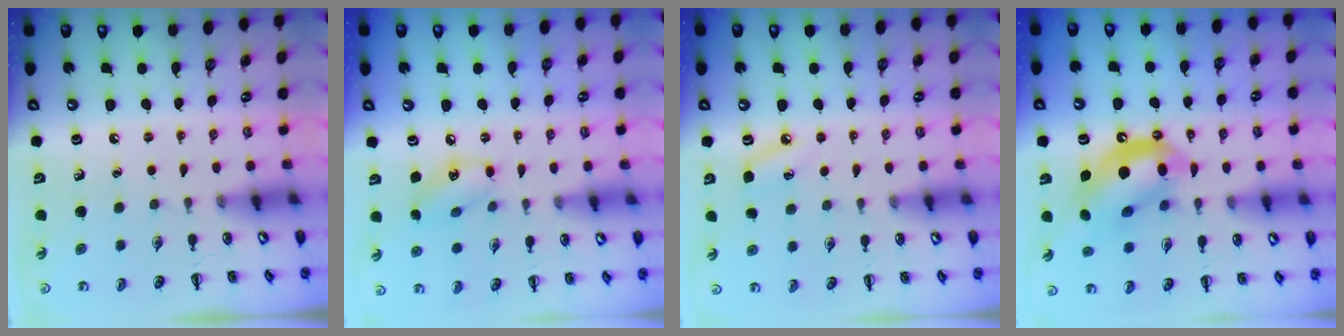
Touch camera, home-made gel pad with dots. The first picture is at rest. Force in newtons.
{"total": 8.6, "press": 8.5, "slide": 0.8}
{"total": 4.5, "press": 4.3, "slide": 1.4}
{"total": 14.2, "press": 13.6, "slide": 4.1}